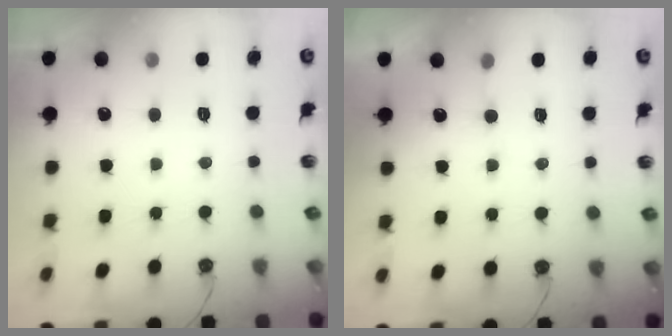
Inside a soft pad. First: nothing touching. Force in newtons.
{"total": 1.7, "press": 1.7, "slide": 0.2}